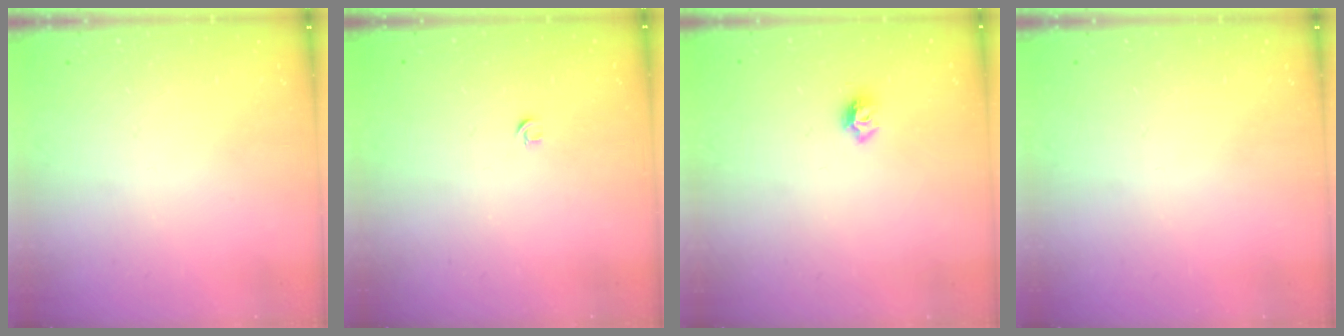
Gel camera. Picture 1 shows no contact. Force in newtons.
{"total": 2.7, "press": 2.6, "slide": 0.6}
{"total": 6.5, "press": 6.5, "slide": 0.8}
{"total": 0.0}